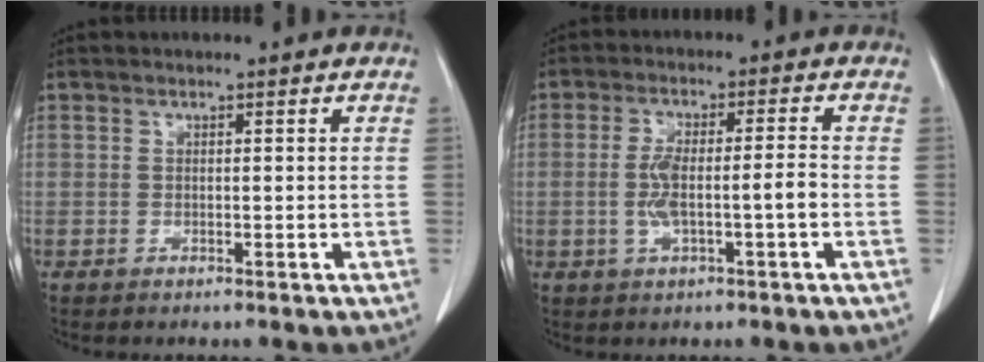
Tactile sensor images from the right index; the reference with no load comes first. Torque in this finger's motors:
{"motor_torque": [0.20, 0.02, 0.37, 0.10]}